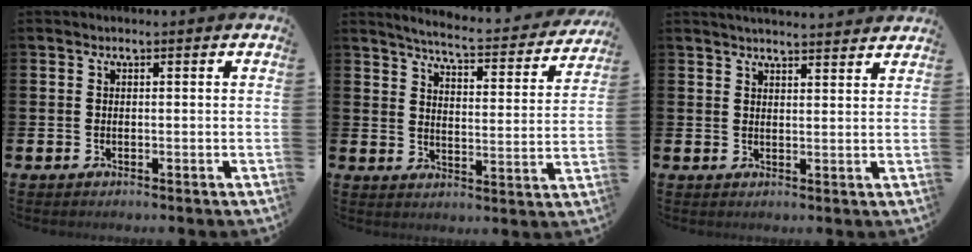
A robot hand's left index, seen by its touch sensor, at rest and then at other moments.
{"total": 5.3, "force": [4.9, 0.2, 1.7], "torque": [-0.051, -0.042, 0.078]}
{"total": 3.2, "force": [3.2, -0.2, 0.2], "torque": [-0.008, -0.019, 0.058]}